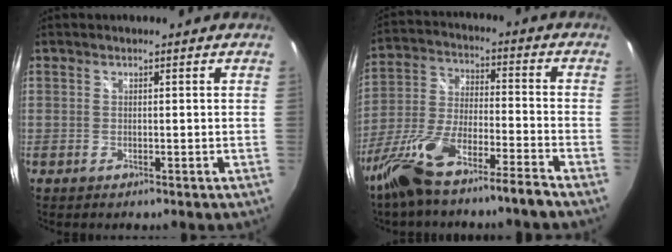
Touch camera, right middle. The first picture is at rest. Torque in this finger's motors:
{"motor_torque": [1.15, -0.99, 0.70, 0.21]}